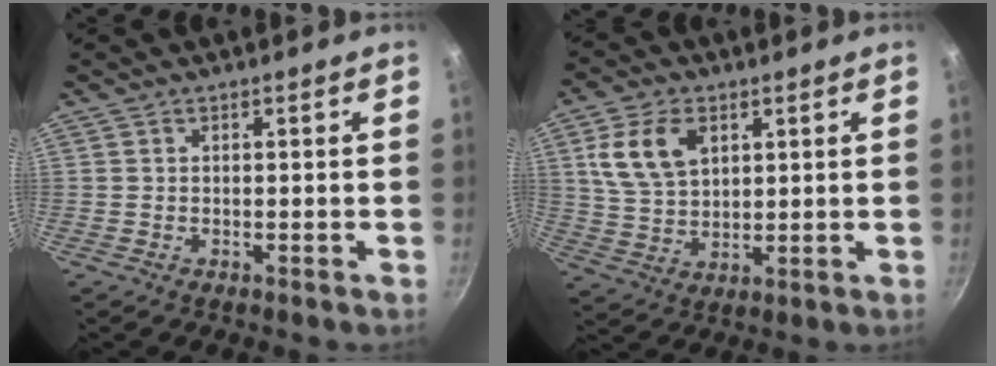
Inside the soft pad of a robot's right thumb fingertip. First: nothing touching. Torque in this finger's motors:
{"motor_torque": [-0.93, 1.12, 0.83, -0.44, 0.10]}